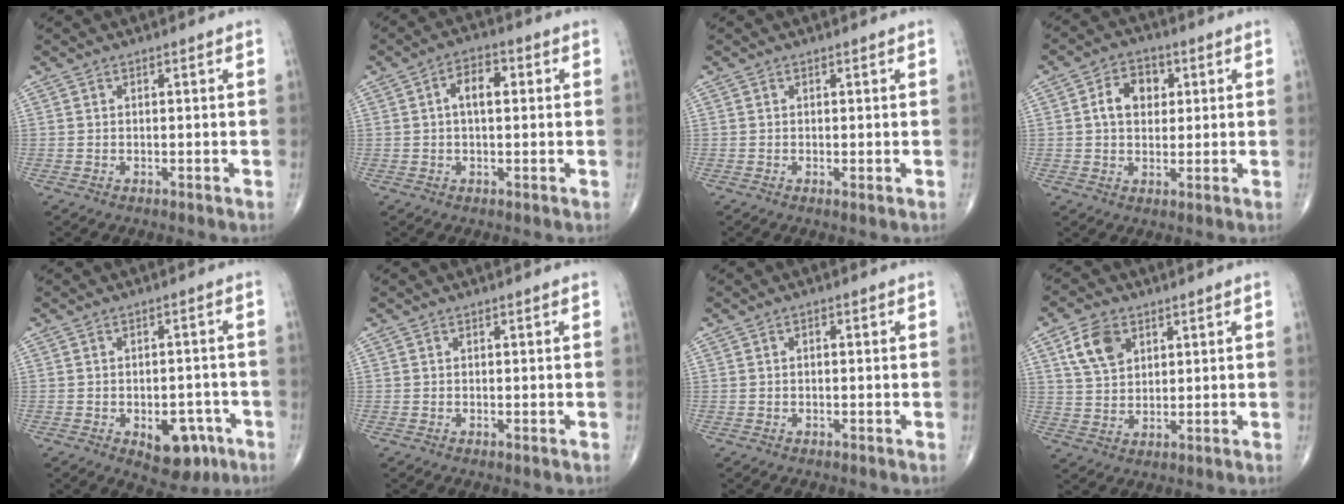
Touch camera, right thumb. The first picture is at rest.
{"total": 5.4, "force": [0.9, 2.8, 4.5], "torque": [-0.071, 0.014, 0.007]}
{"total": 0.6, "force": [0.0, 0.1, 0.6], "torque": [-0.014, -0.004, -0.002]}
{"total": 7.3, "force": [1.5, 5.3, 4.7], "torque": [-0.055, 0.007, 0.020]}
{"total": 8.4, "force": [-3.6, 4.9, 5.8], "torque": [-0.049, 0.018, -0.037]}
{"total": 0.0}
{"total": 0.9, "force": [0.1, 0.4, 0.7], "torque": [-0.011, 0.002, 0.000]}
{"total": 7.7, "force": [3.5, 5.2, 4.5], "torque": [-0.069, -0.011, 0.070]}